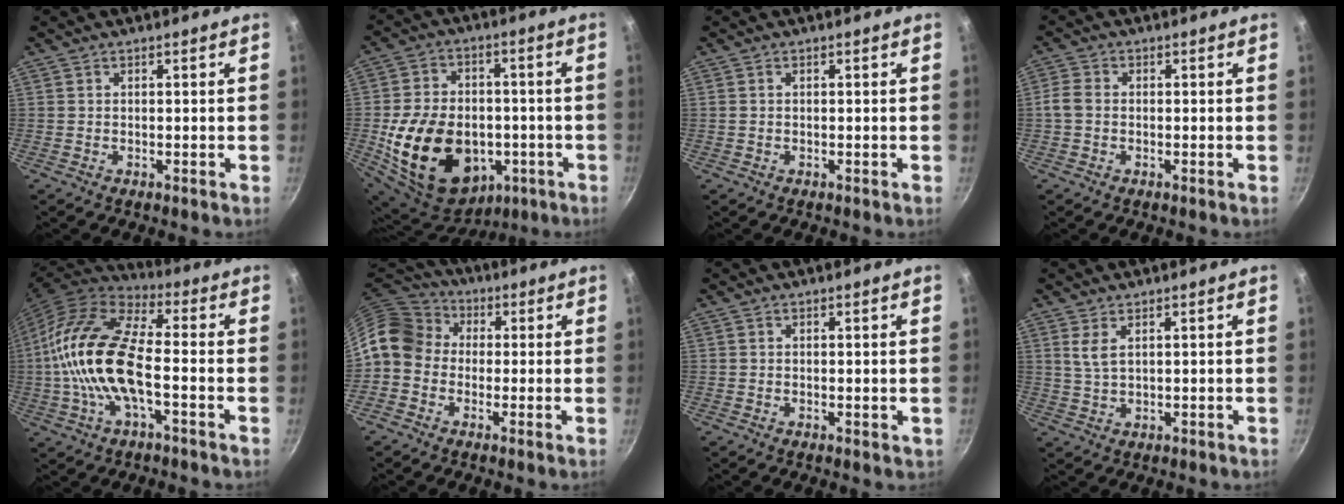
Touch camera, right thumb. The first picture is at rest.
{"total": 24.0, "force": [-4.8, 17.4, 15.8], "torque": [-0.271, 0.029, -0.053]}
{"total": 0.0}
{"total": 3.2, "force": [-0.5, 2.5, 2.0], "torque": [-0.040, 0.010, -0.015]}
{"total": 18.7, "force": [-2.2, 8.1, 16.7], "torque": [-0.318, 0.032, -0.055]}
{"total": 11.8, "force": [0.7, 9.9, 6.3], "torque": [-0.091, 0.033, -0.011]}
{"total": 0.6, "force": [0.2, 0.4, 0.4], "torque": [-0.001, -0.003, 0.002]}
{"total": 3.2, "force": [1.4, 1.4, 2.6], "torque": [-0.049, -0.011, 0.030]}